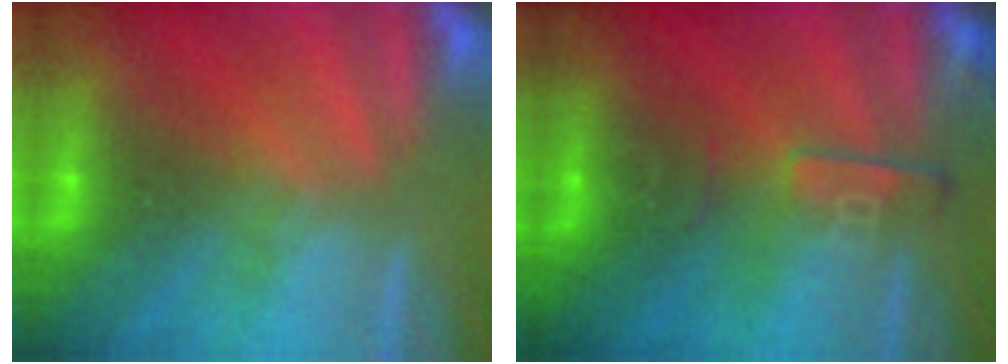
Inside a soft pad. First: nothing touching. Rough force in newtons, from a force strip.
{"total": 2.4}